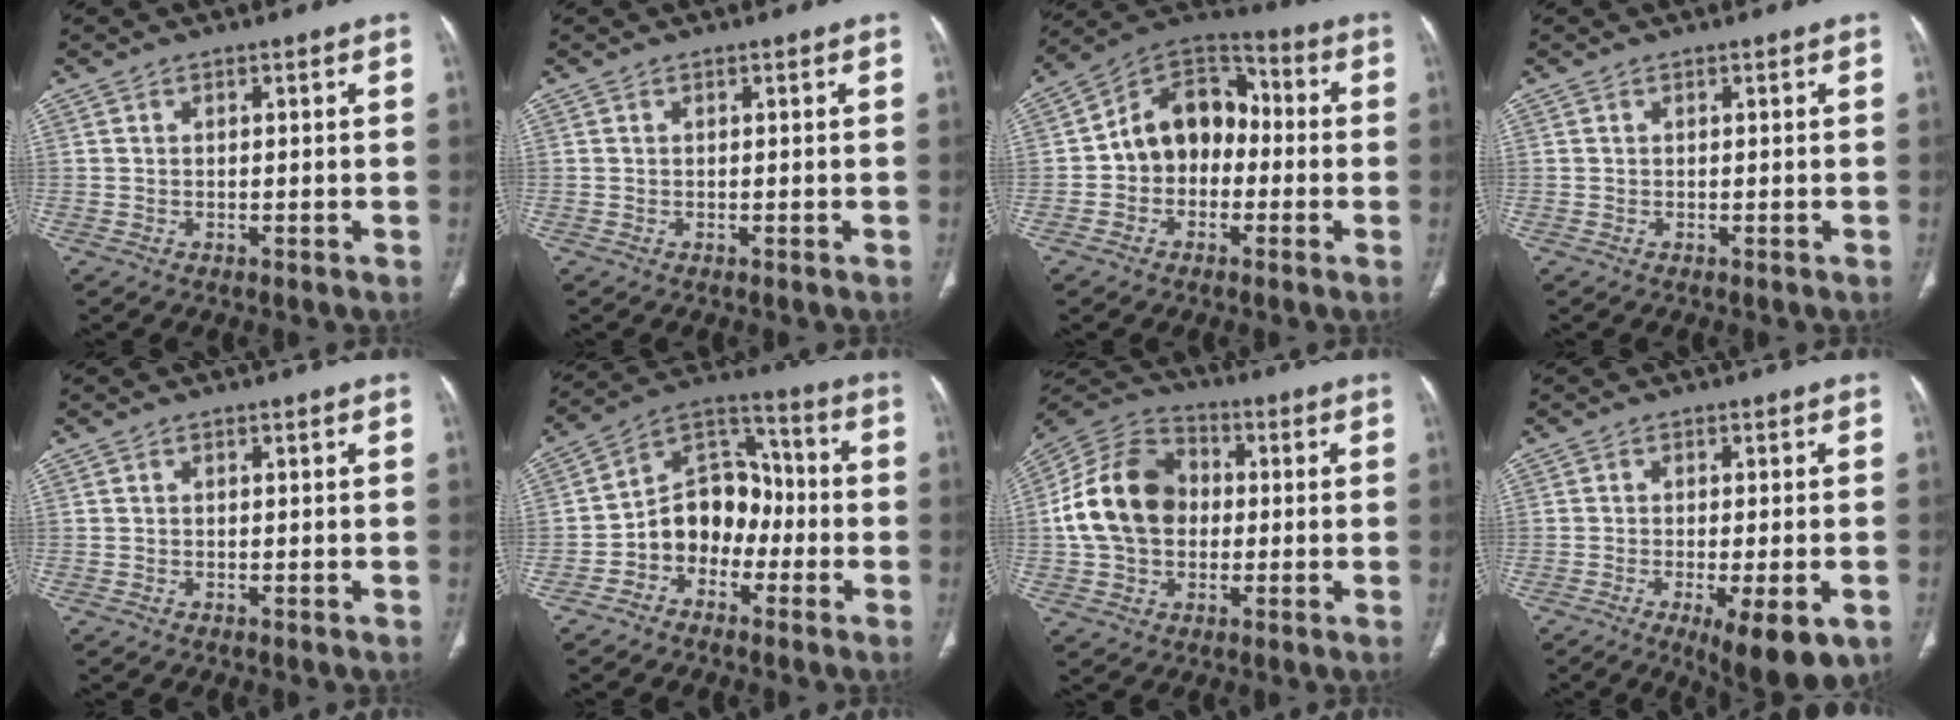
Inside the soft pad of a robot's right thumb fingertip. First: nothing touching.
{"total": 0.0}
{"total": 12.9, "force": [-1.1, 10.0, 8.1], "torque": [-0.092, 0.046, -0.034]}
{"total": 0.0}
{"total": 0.0}
{"total": 11.8, "force": [-3.6, 9.2, 6.3], "torque": [-0.064, 0.061, -0.076]}
{"total": 16.3, "force": [0.3, 12.4, 10.6], "torque": [-0.180, 0.030, -0.003]}
{"total": 11.0, "force": [-4.9, 3.2, 9.3], "torque": [-0.128, -0.011, -0.068]}